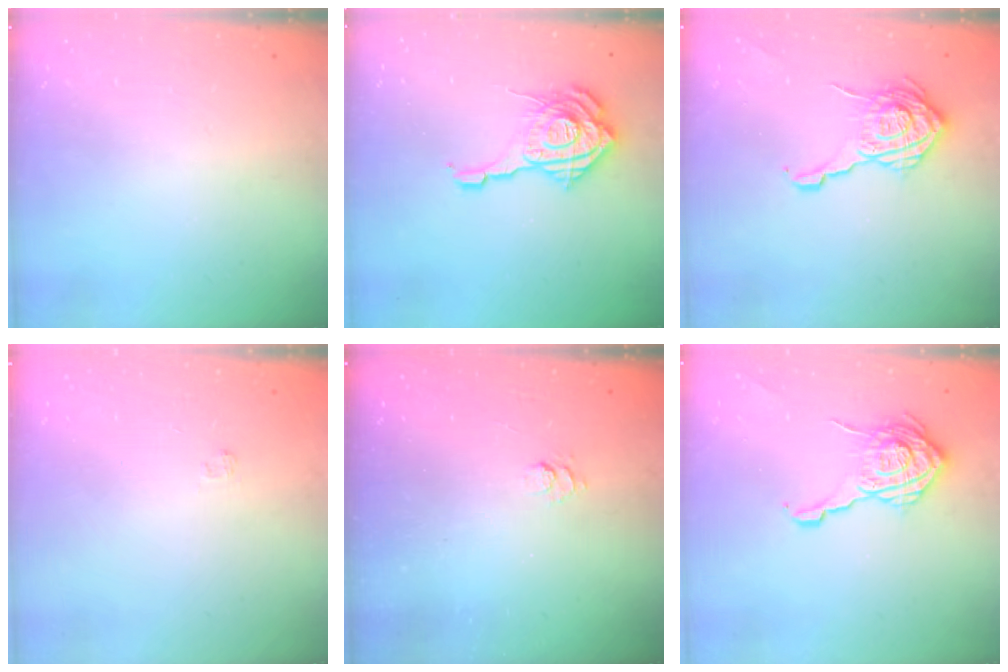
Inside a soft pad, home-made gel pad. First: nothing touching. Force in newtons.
{"total": 16.9, "press": 16.8, "slide": 1.7}
{"total": 18.1, "press": 18.1, "slide": 0.8}
{"total": 1.7, "press": 1.2, "slide": 1.1}
{"total": 2.5, "press": 2.0, "slide": 1.4}
{"total": 18.1, "press": 18.1, "slide": 0.8}